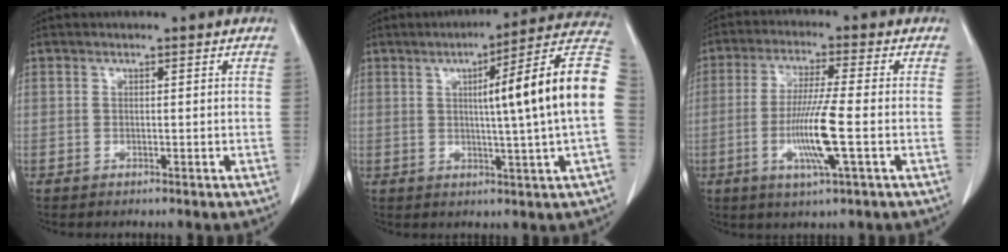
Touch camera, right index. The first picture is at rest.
{"total": 16.4, "force": [1.4, -1.7, 16.2], "torque": [-0.217, 0.018, 0.010]}
{"total": 9.5, "force": [-2.3, -0.4, 9.2], "torque": [-0.183, -0.015, -0.046]}